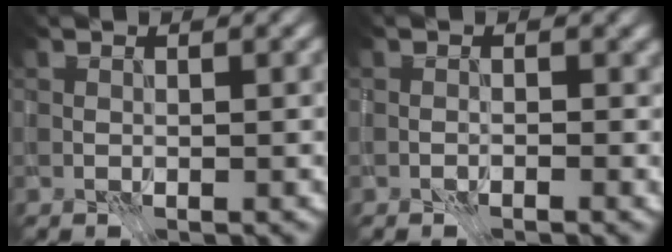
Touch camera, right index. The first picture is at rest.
{"total": 0.7, "force": [-0.5, 0.4, 0.4], "torque": [-0.004, 0.004, -0.011]}